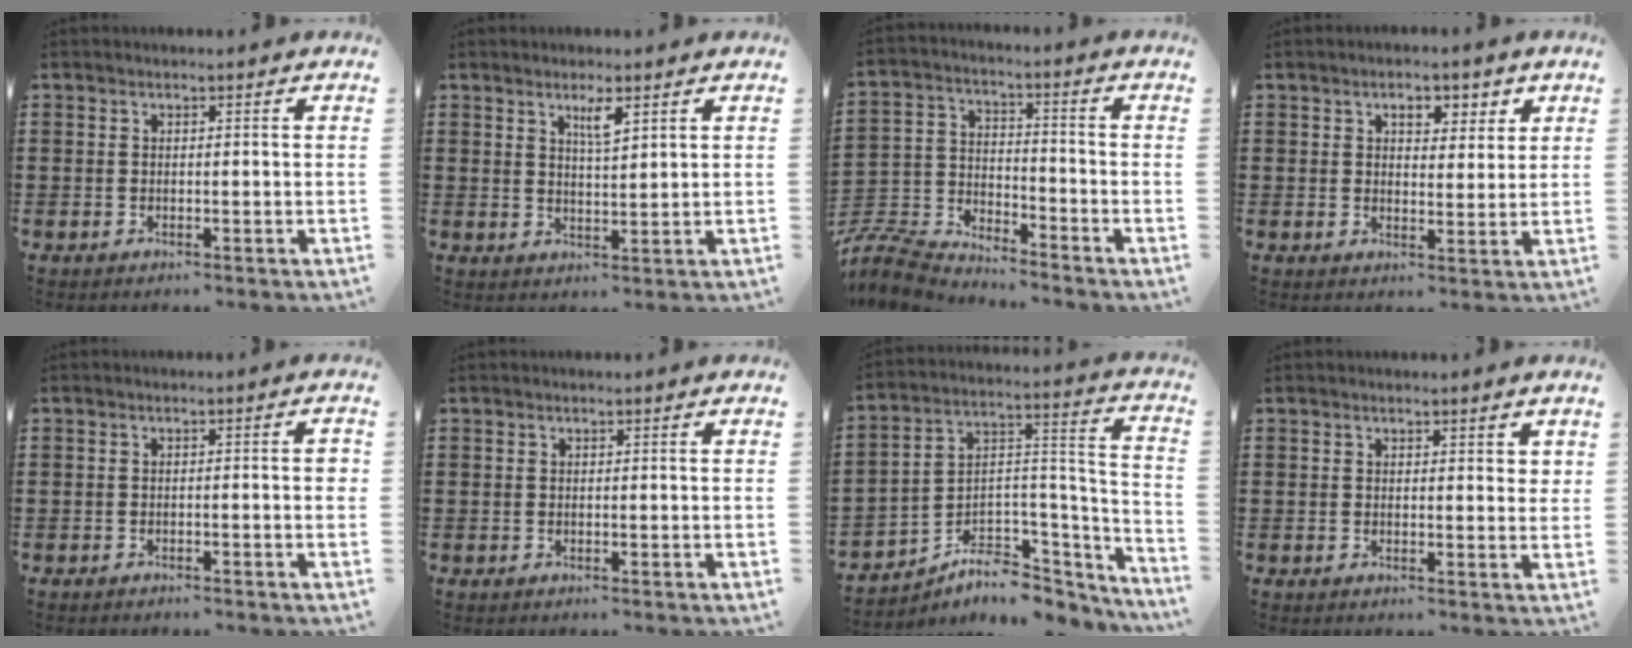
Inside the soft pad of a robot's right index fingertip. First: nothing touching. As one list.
[{"total": 3.2, "force": [1.9, 0.6, 2.5], "torque": [-0.044, 0.001, 0.029]}, {"total": 7.2, "force": [-7.0, 1.0, 0.9], "torque": [-0.042, -0.001, -0.149]}, {"total": 4.0, "force": [2.2, 2.4, 2.2], "torque": [-0.032, 0.003, 0.031]}, {"total": 1.7, "force": [-1.0, 0.1, 1.3], "torque": [-0.020, 0.000, -0.019]}, {"total": 0.0}, {"total": 5.5, "force": [-3.4, 3.9, 1.9], "torque": [-0.046, -0.013, -0.059]}, {"total": 1.0, "force": [0.8, 0.5, 0.3], "torque": [0.001, 0.001, 0.015]}]